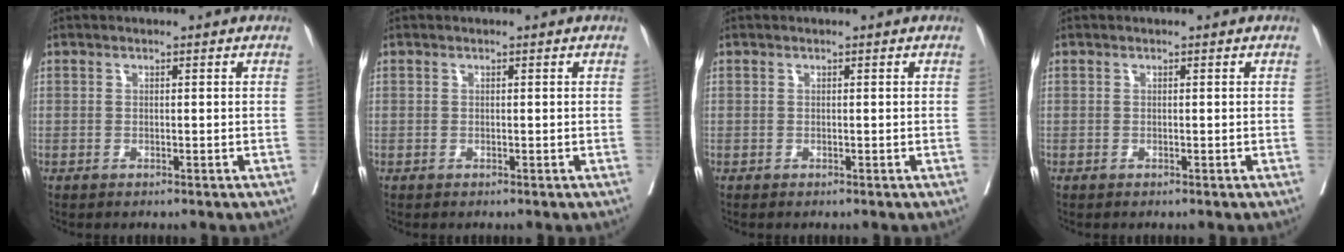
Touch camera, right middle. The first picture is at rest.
{"total": 0.0}
{"total": 0.0}
{"total": 0.0}